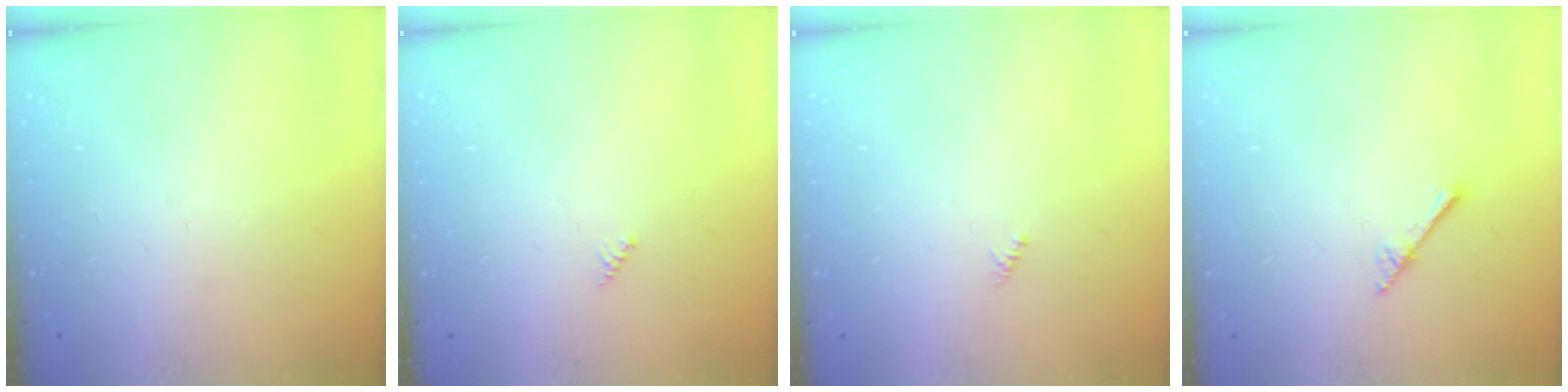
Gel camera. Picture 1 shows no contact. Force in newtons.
{"total": 2.0, "press": 2.0, "slide": 0.2}
{"total": 0.0}
{"total": 2.3, "press": 2.3, "slide": 0.2}